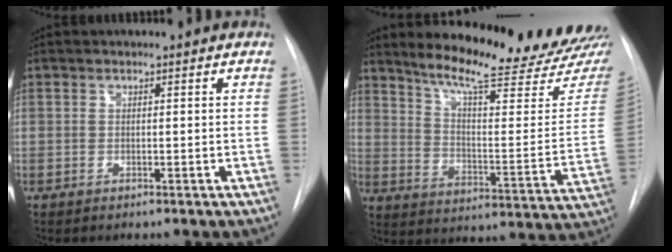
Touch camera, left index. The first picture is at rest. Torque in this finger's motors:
{"motor_torque": [1.03, -1.10, 0.34, 0.08]}